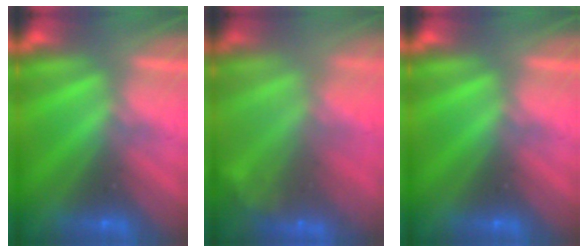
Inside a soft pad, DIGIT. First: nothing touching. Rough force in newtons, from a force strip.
{"total": 7.3}
{"total": 0.0}